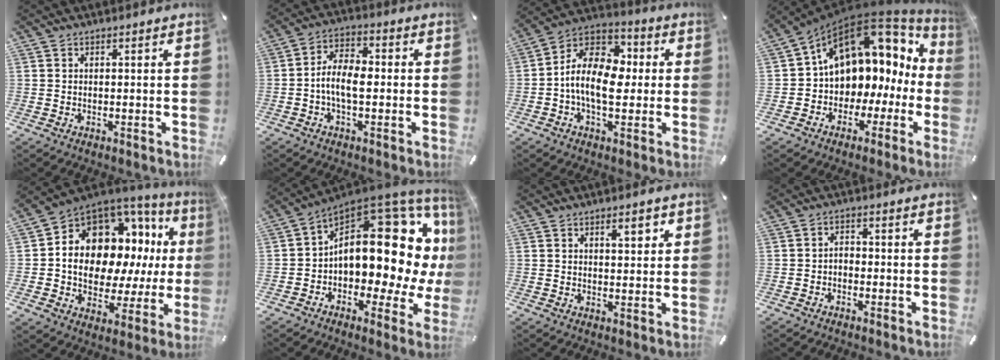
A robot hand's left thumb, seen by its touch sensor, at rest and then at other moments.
{"total": 7.7, "force": [-1.7, 4.1, 6.3], "torque": [-0.127, 0.011, -0.032]}
{"total": 14.2, "force": [-1.6, 9.4, 10.6], "torque": [-0.208, 0.005, -0.031]}
{"total": 11.7, "force": [5.2, 8.9, 5.5], "torque": [-0.090, -0.058, 0.089]}
{"total": 14.0, "force": [3.4, 10.2, 8.9], "torque": [-0.146, -0.054, 0.057]}
{"total": 21.2, "force": [4.1, 11.7, 17.2], "torque": [-0.228, -0.054, 0.073]}
{"total": 4.1, "force": [2.1, 1.6, 3.1], "torque": [-0.041, -0.005, 0.030]}
{"total": 2.2, "force": [-1.3, 1.3, 1.1], "torque": [-0.022, 0.009, -0.027]}